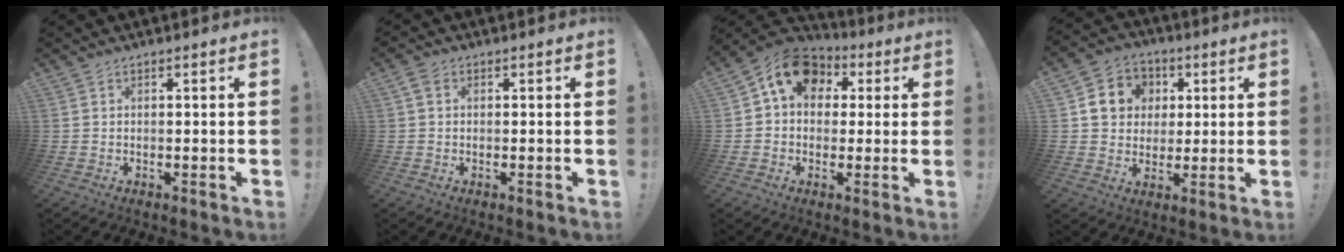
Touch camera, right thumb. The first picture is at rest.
{"total": 2.3, "force": [0.9, 1.9, 0.9], "torque": [-0.017, 0.007, 0.017]}
{"total": 12.9, "force": [4.6, 9.7, 7.2], "torque": [-0.111, -0.008, 0.091]}
{"total": 10.5, "force": [2.3, 9.6, 3.4], "torque": [-0.050, 0.003, 0.051]}